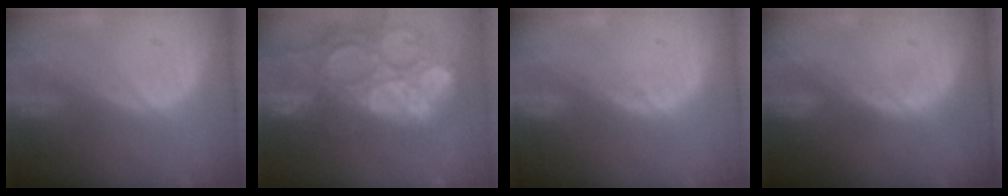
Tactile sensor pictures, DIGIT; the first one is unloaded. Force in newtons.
{"total": 15.8, "press": 13.1, "slide": 9.0}
{"total": 1.0, "press": 0.9, "slide": 0.3}
{"total": 0.8, "press": 0.7, "slide": 0.2}